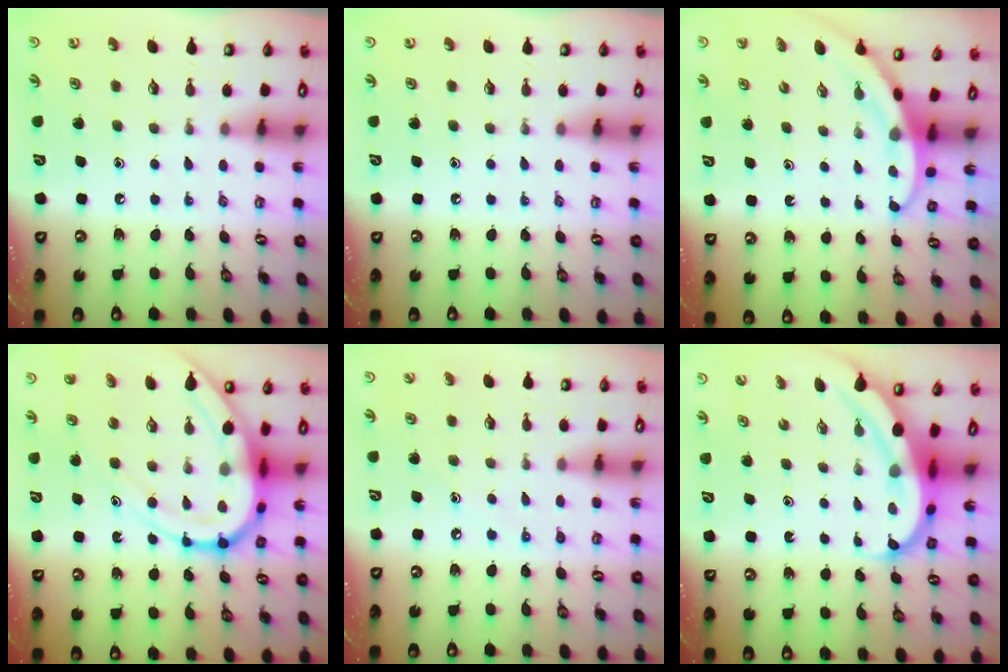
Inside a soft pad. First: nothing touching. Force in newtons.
{"total": 0.0}
{"total": 3.4, "press": 3.4, "slide": 0.2}
{"total": 16.8, "press": 16.7, "slide": 1.9}
{"total": 4.4, "press": 4.3, "slide": 0.6}
{"total": 6.9, "press": 6.7, "slide": 1.6}